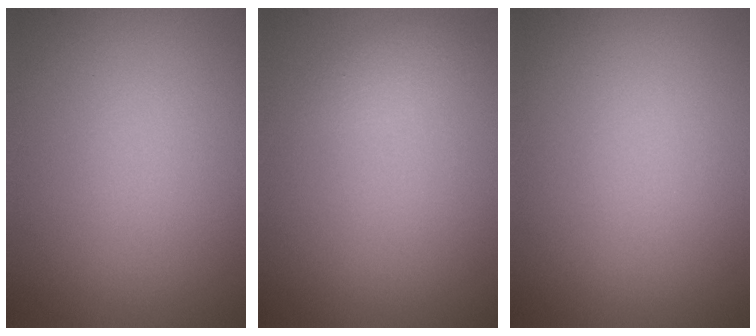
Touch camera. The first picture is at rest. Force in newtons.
{"total": 1.1, "press": 1.1, "slide": 0.1}
{"total": 0.0}